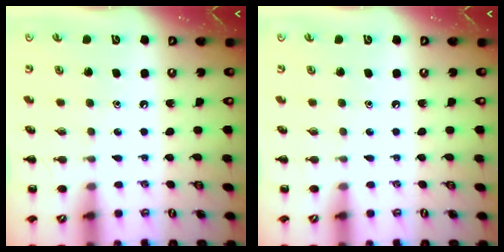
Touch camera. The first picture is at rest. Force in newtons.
{"total": 0.0}